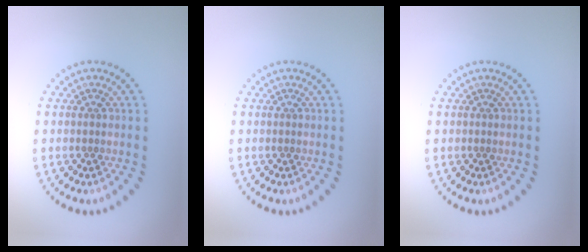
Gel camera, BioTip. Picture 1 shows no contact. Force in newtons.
{"total": 0.0}
{"total": 0.0}